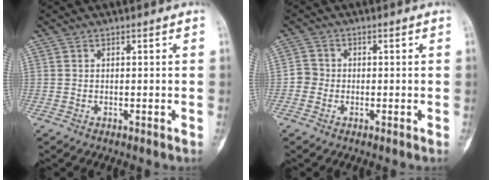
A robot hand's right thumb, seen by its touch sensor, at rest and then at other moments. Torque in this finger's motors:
{"motor_torque": [-0.26, 0.14, 0.37, -0.22, -0.03]}